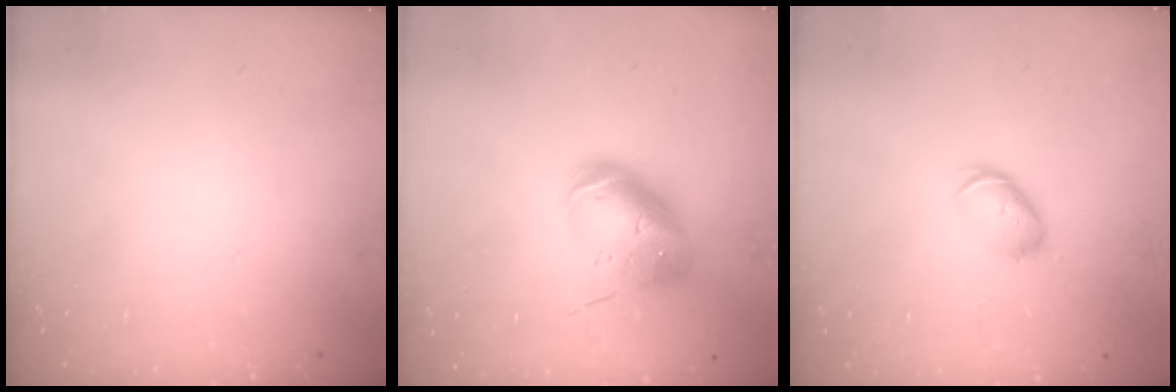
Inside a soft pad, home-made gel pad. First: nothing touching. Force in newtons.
{"total": 11.9, "press": 11.7, "slide": 2.1}
{"total": 5.9, "press": 5.8, "slide": 0.9}